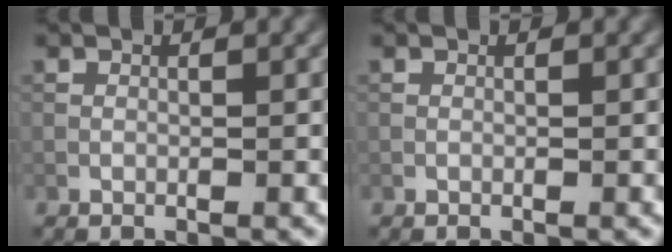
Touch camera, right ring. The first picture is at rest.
{"total": 0.0}